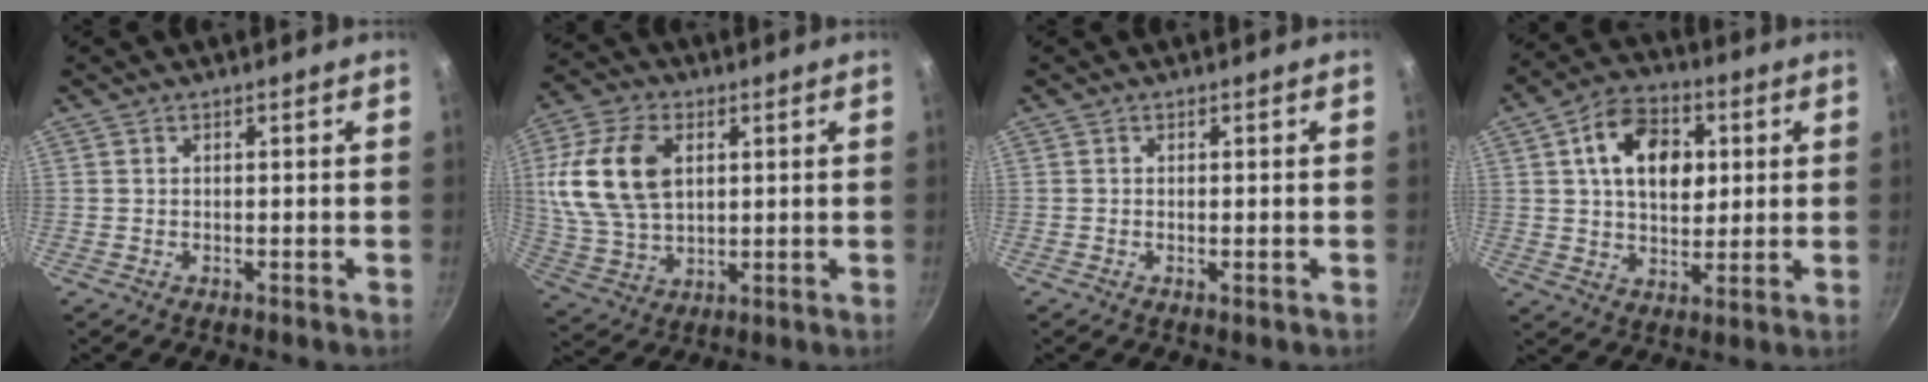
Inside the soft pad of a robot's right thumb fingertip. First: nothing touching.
{"total": 16.3, "force": [3.6, 10.6, 11.9], "torque": [-0.225, -0.002, 0.074]}
{"total": 0.8, "force": [-0.2, 0.2, 0.8], "torque": [-0.014, -0.002, -0.003]}
{"total": 13.7, "force": [3.2, 9.2, 9.6], "torque": [-0.121, 0.001, 0.043]}